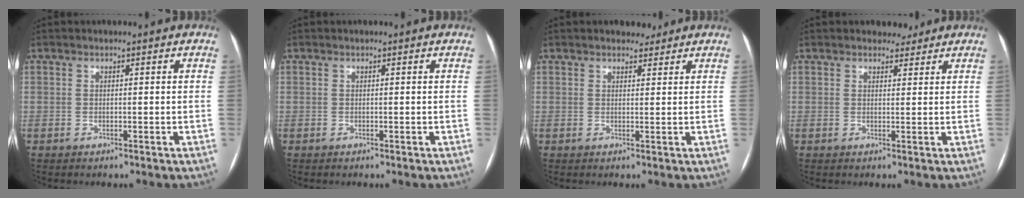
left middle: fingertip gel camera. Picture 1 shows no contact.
{"total": 0.0}
{"total": 2.8, "force": [2.4, 1.3, 0.9], "torque": [-0.009, 0.007, 0.031]}
{"total": 2.6, "force": [2.2, 1.3, 0.5], "torque": [-0.005, 0.004, 0.030]}